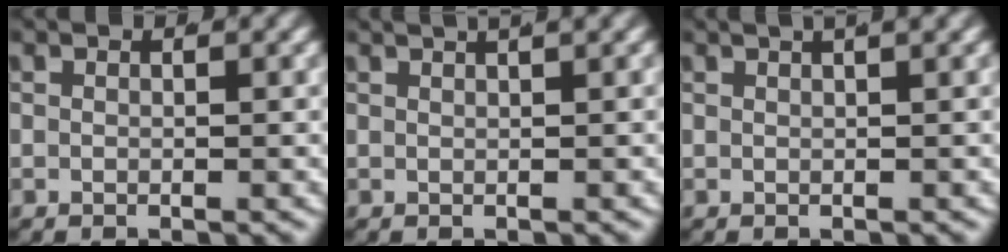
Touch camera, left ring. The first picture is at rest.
{"total": 3.1, "force": [2.4, 0.7, 1.9], "torque": [-0.019, 0.015, 0.035]}
{"total": 3.4, "force": [2.2, 1.0, 2.3], "torque": [-0.024, 0.018, 0.030]}